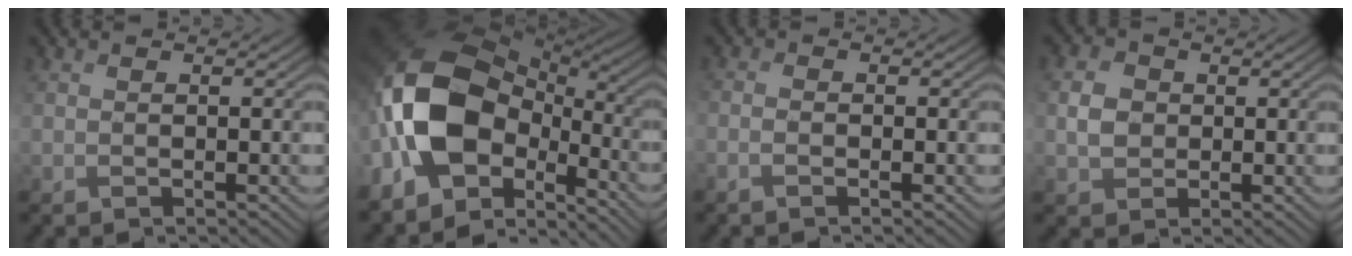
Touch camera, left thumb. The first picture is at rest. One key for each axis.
{"total": 16.4, "fx": -4.7, "fy": 10.4, "fz": 11.7, "tx": -0.255, "ty": -0.006, "tz": -0.104}
{"total": 1.1, "fx": -1.0, "fy": -0.2, "fz": 0.0, "tx": 0.008, "ty": 0.001, "tz": -0.026}
{"total": 3.6, "fx": -0.3, "fy": 3.2, "fz": 1.7, "tx": -0.040, "ty": 0.004, "tz": -0.016}